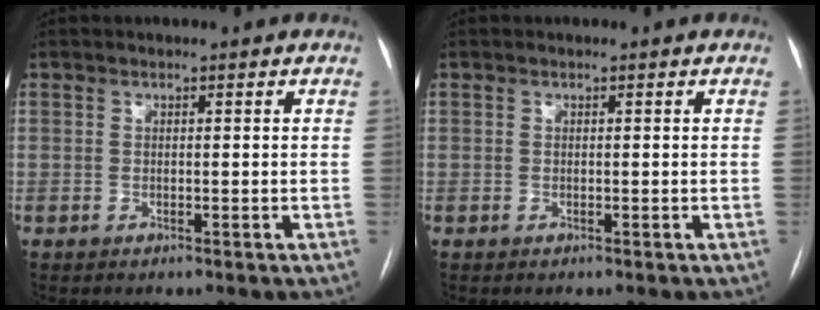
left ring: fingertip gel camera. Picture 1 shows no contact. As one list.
[{"total": 0.0}]